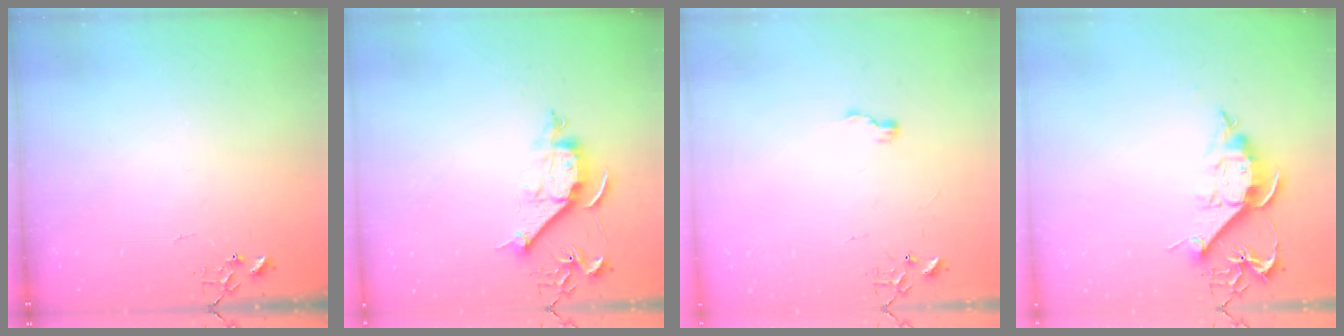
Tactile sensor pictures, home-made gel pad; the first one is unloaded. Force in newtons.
{"total": 10.4, "press": 10.4, "slide": 0.9}
{"total": 5.7, "press": 5.6, "slide": 0.7}
{"total": 10.6, "press": 10.6, "slide": 0.4}